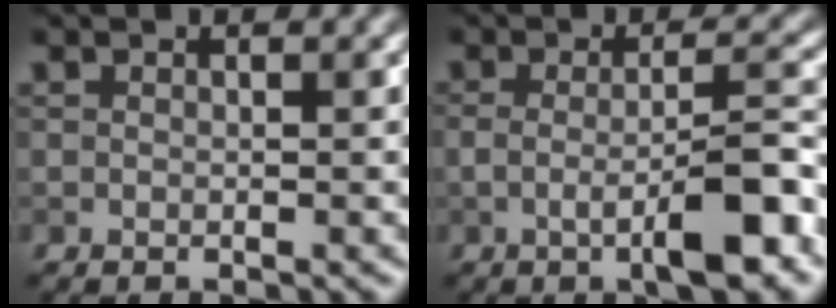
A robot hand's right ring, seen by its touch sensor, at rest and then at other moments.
{"total": 5.6, "force": [-1.7, 1.2, 5.2], "torque": [-0.085, 0.001, -0.030]}